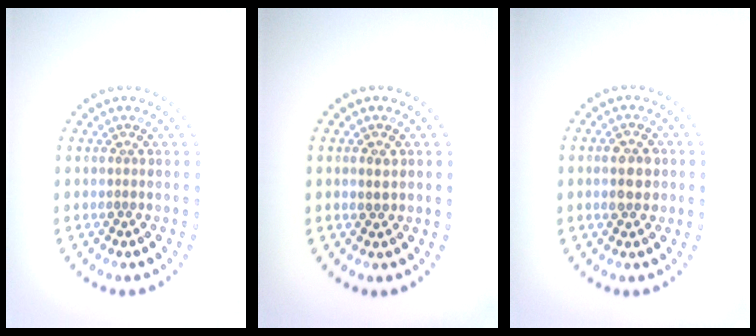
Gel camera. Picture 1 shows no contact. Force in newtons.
{"total": 1.1, "press": 1.0, "slide": 0.2}
{"total": 2.8, "press": 2.8, "slide": 0.3}